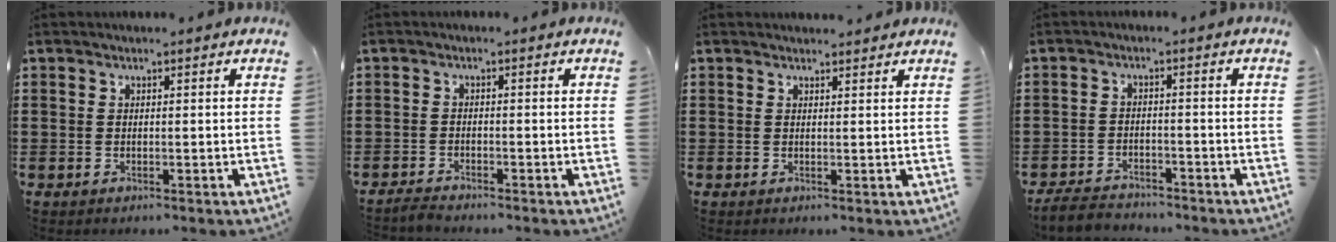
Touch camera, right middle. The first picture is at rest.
{"total": 1.6, "force": [-1.5, 0.1, 0.4], "torque": [-0.010, 0.002, -0.030]}
{"total": 1.1, "force": [1.1, 0.0, 0.0], "torque": [-0.002, -0.003, 0.021]}
{"total": 3.5, "force": [-3.4, 0.8, 0.4], "torque": [-0.018, 0.002, -0.074]}